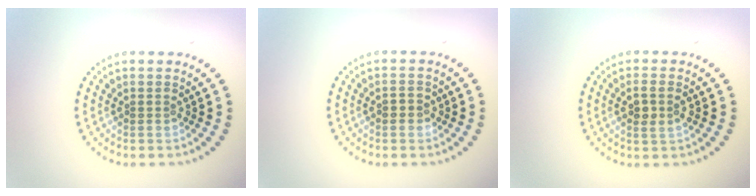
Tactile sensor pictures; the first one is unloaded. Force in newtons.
{"total": 0.8, "press": 0.8, "slide": 0.1}
{"total": 1.8, "press": 1.7, "slide": 0.7}